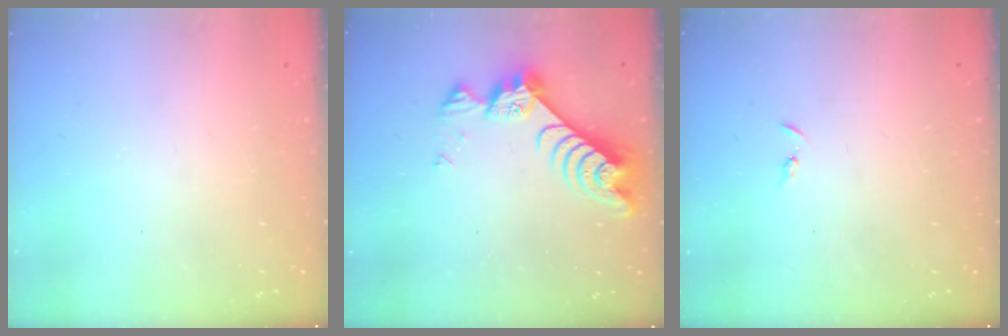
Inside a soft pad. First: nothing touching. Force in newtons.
{"total": 9.2, "press": 9.1, "slide": 0.8}
{"total": 3.2, "press": 3.2, "slide": 0.3}